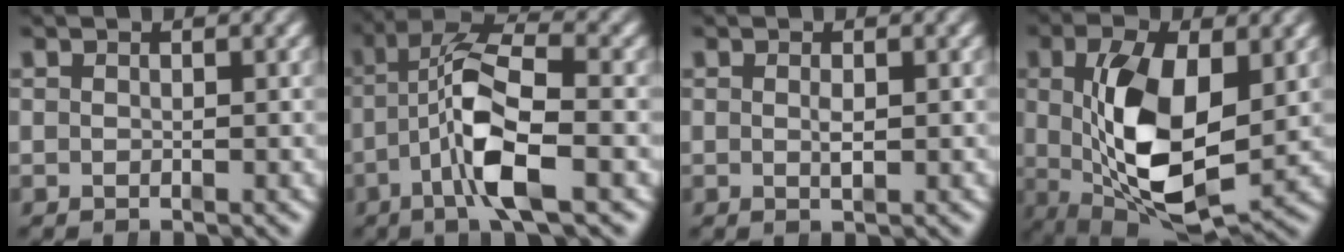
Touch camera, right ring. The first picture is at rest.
{"total": 7.9, "force": [0.3, 3.6, 7.0], "torque": [-0.125, -0.007, 0.001]}
{"total": 1.0, "force": [-0.2, 0.0, 1.0], "torque": [-0.015, 0.001, -0.002]}
{"total": 11.5, "force": [-0.3, 6.4, 9.6], "torque": [-0.179, -0.037, 0.016]}